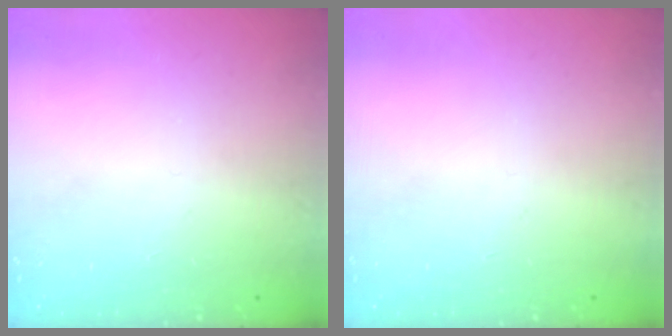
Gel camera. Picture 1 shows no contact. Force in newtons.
{"total": 0.0}